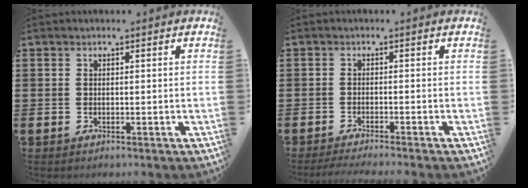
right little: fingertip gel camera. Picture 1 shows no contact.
{"total": 1.4, "force": [-1.3, -0.2, 0.6], "torque": [-0.008, 0.001, -0.024]}